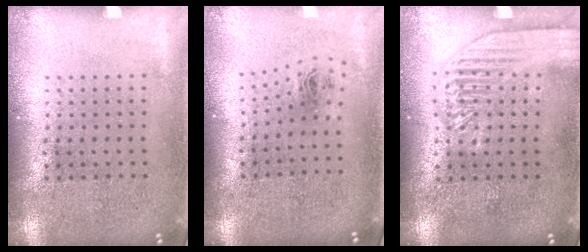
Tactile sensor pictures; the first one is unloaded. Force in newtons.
{"total": 0.9, "press": 0.3, "slide": 0.8}
{"total": 1.9, "press": 1.9, "slide": 0.2}